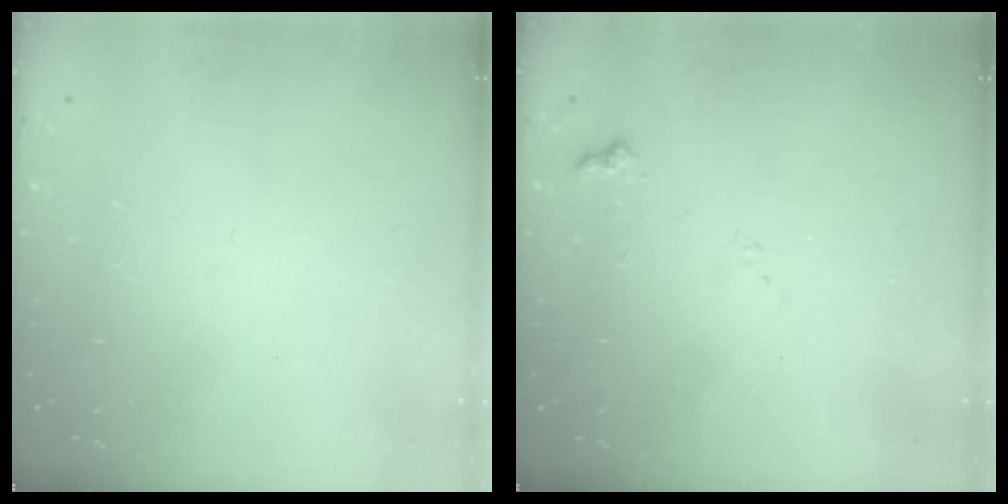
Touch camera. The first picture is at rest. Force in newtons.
{"total": 5.1, "press": 5.0, "slide": 0.8}